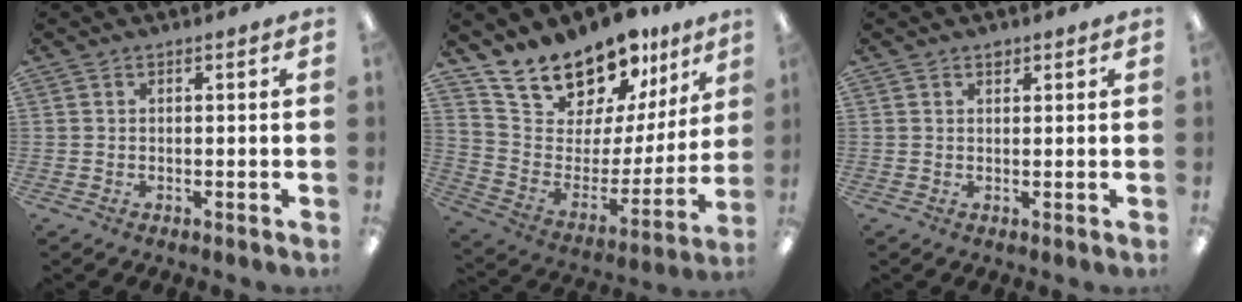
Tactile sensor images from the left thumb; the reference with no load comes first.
{"total": 16.9, "force": [15.8, 5.5, 2.6], "torque": [-0.079, -0.140, 0.287]}
{"total": 1.2, "force": [1.0, 0.6, 0.3], "torque": [0.002, -0.002, 0.017]}